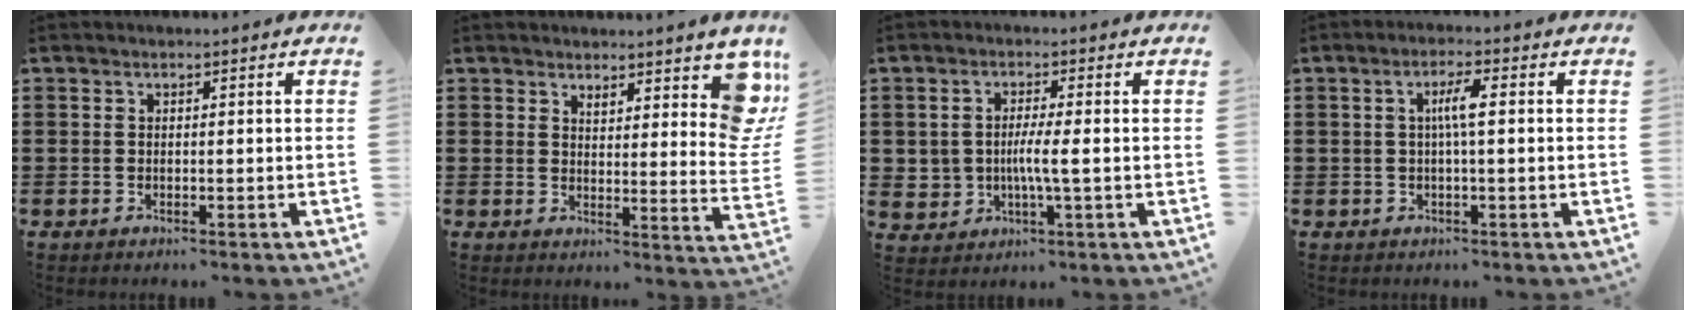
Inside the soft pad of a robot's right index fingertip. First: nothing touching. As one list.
[{"total": 6.4, "force": [4.8, 2.1, 3.8], "torque": [-0.039, -0.025, 0.081]}, {"total": 3.5, "force": [-0.5, 1.4, 3.2], "torque": [-0.068, 0.003, -0.012]}, {"total": 3.5, "force": [0.2, 0.3, 3.4], "torque": [-0.064, 0.000, -0.001]}]